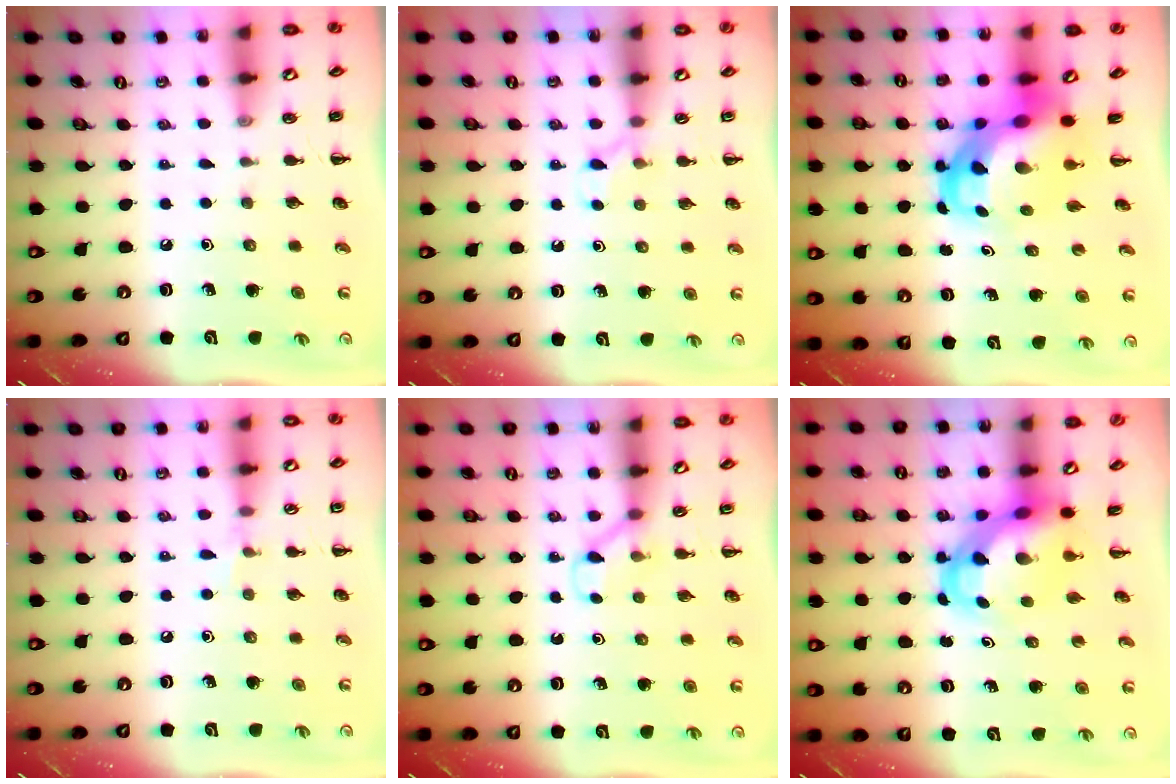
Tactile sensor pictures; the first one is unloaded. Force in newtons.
{"total": 5.9, "press": 5.6, "slide": 1.9}
{"total": 8.1, "press": 7.7, "slide": 2.3}
{"total": 4.6, "press": 4.3, "slide": 1.6}
{"total": 3.3, "press": 3.1, "slide": 1.1}
{"total": 5.6, "press": 5.3, "slide": 1.5}